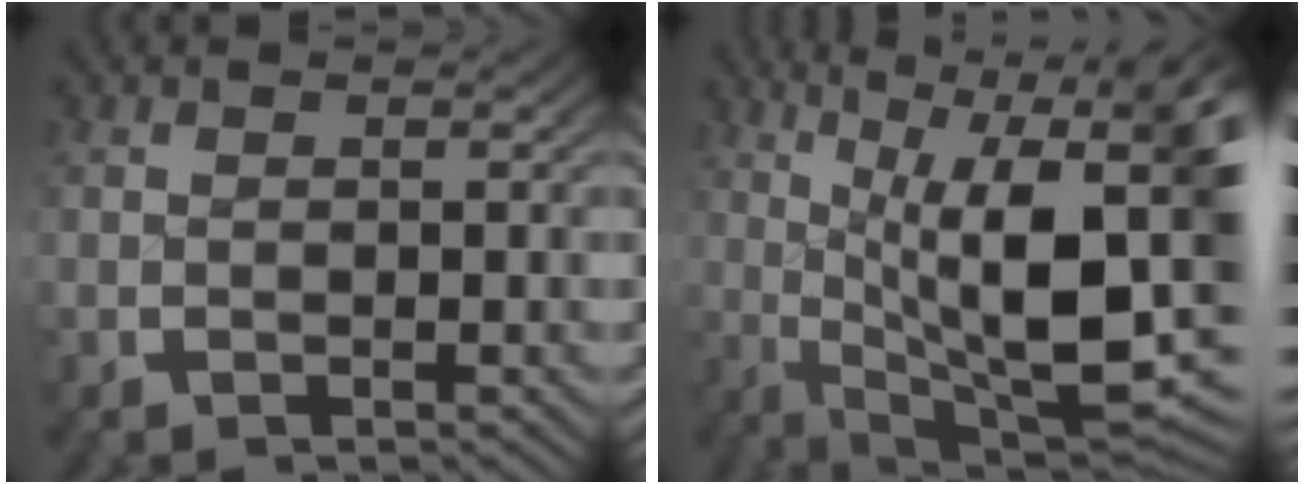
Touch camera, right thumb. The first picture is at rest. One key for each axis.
{"total": 17.0, "fx": -0.6, "fy": 9.0, "fz": 14.4, "tx": -0.232, "ty": -0.058, "tz": 0.018}